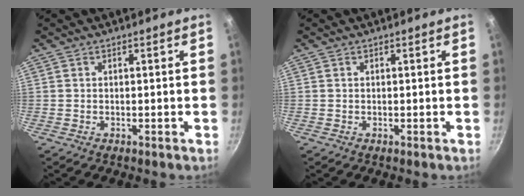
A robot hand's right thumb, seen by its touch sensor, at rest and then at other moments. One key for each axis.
{"total": 0.0}